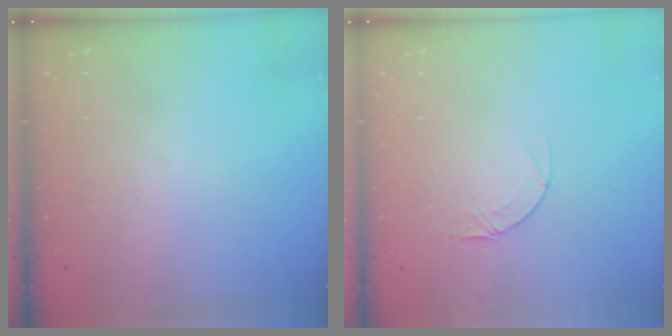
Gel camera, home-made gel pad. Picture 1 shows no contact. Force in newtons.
{"total": 4.1, "press": 4.1, "slide": 0.4}